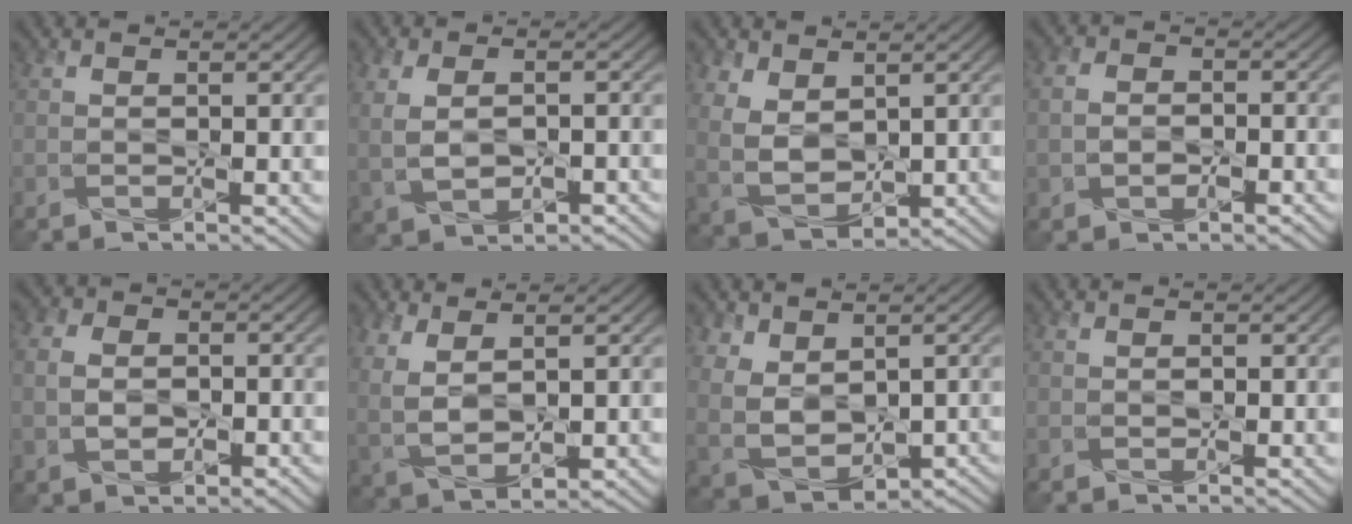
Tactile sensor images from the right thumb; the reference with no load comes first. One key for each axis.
{"total": 5.9, "fx": -0.3, "fy": 3.6, "fz": 4.7, "tx": -0.105, "ty": 0.000, "tz": 0.007}
{"total": 6.7, "fx": 2.7, "fy": 4.3, "fz": 4.4, "tx": -0.124, "ty": -0.005, "tz": 0.060}
{"total": 3.8, "fx": -1.1, "fy": 2.7, "fz": 2.3, "tx": -0.044, "ty": 0.001, "tz": -0.026}
{"total": 5.4, "fx": -1.0, "fy": 4.0, "fz": 3.5, "tx": -0.071, "ty": -0.007, "tz": -0.022}
{"total": 5.7, "fx": 1.9, "fy": 2.7, "fz": 4.6, "tx": -0.116, "ty": -0.005, "tz": 0.042}
{"total": 7.3, "fx": 2.5, "fy": 5.0, "fz": 4.7, "tx": -0.123, "ty": -0.016, "tz": 0.060}
{"total": 0.6, "fx": -0.1, "fy": 0.4, "fz": 0.3, "tx": -0.005, "ty": -0.004, "tz": -0.003}